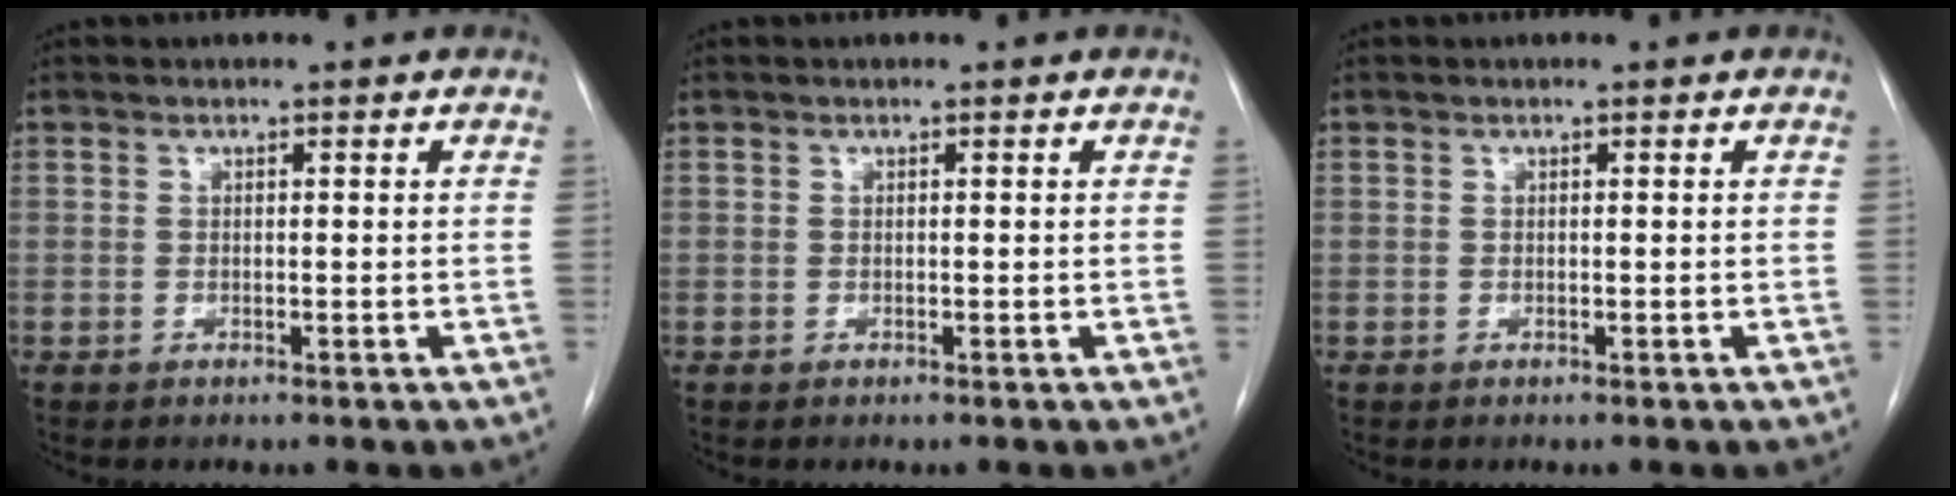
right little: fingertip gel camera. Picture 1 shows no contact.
{"total": 0.0}
{"total": 0.0}